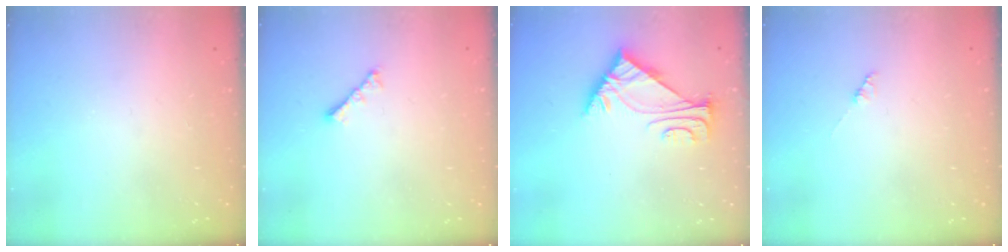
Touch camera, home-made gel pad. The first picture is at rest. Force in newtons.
{"total": 3.0, "press": 3.0, "slide": 0.5}
{"total": 5.4, "press": 5.3, "slide": 1.1}
{"total": 1.4, "press": 1.4, "slide": 0.2}